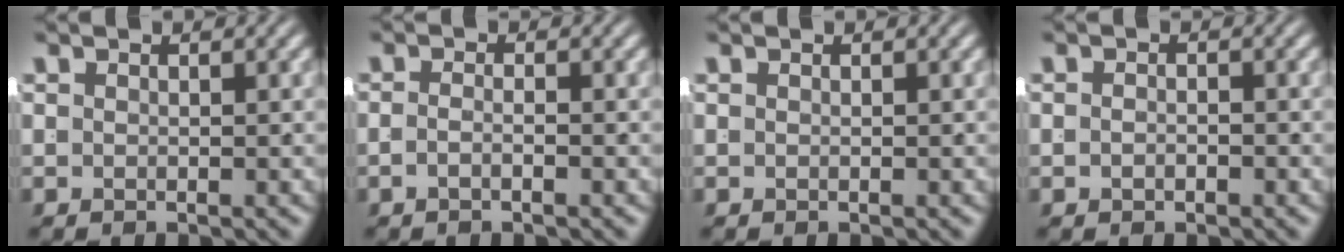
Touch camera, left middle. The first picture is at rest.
{"total": 1.5, "force": [-0.9, -0.3, 1.1], "torque": [-0.015, -0.001, -0.018]}
{"total": 0.0}
{"total": 0.8, "force": [-0.7, -0.1, 0.3], "torque": [-0.008, -0.006, -0.010]}